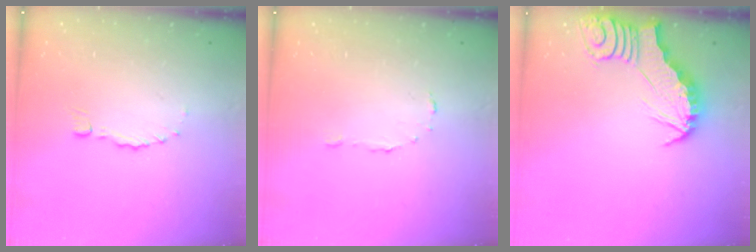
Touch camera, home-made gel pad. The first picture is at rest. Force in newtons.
{"total": 4.2, "press": 4.1, "slide": 0.3}
{"total": 3.0, "press": 3.0, "slide": 0.3}